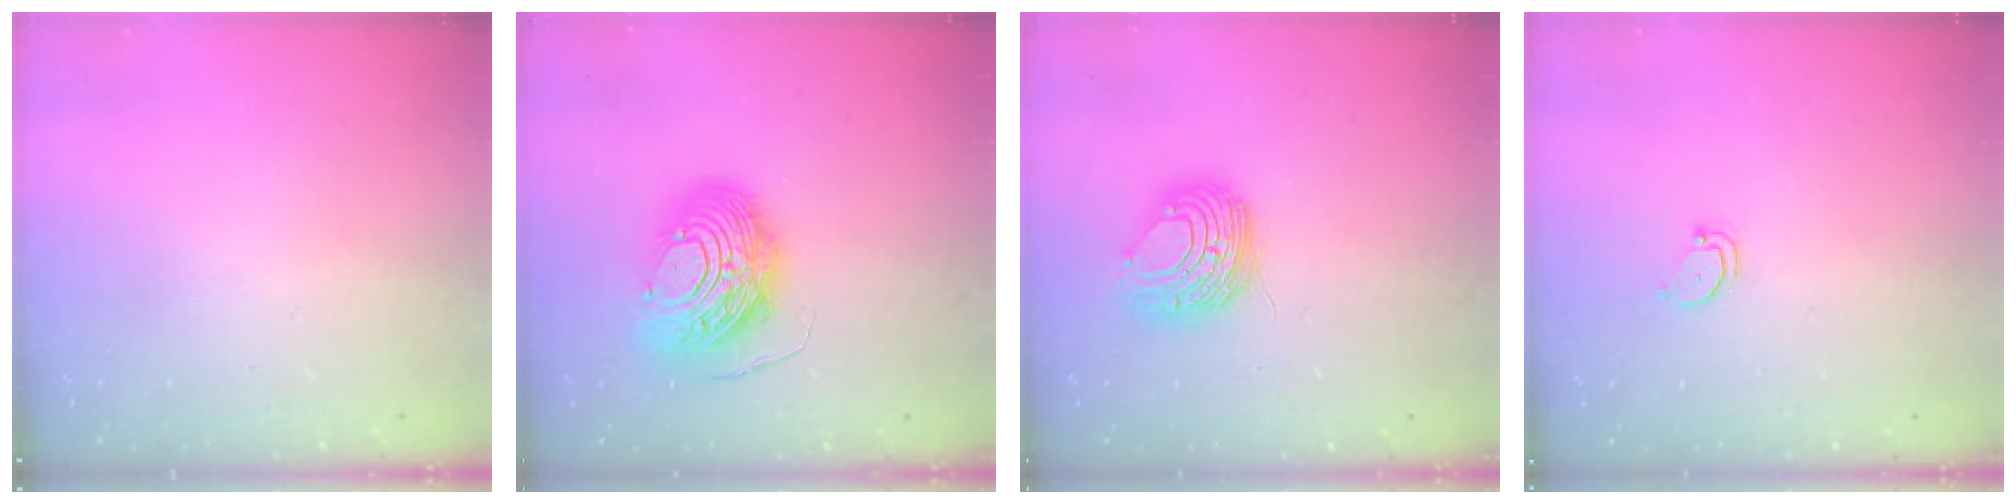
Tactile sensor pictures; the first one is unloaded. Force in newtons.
{"total": 13.7, "press": 13.6, "slide": 1.4}
{"total": 8.9, "press": 8.9, "slide": 0.5}
{"total": 2.5, "press": 2.5, "slide": 0.3}